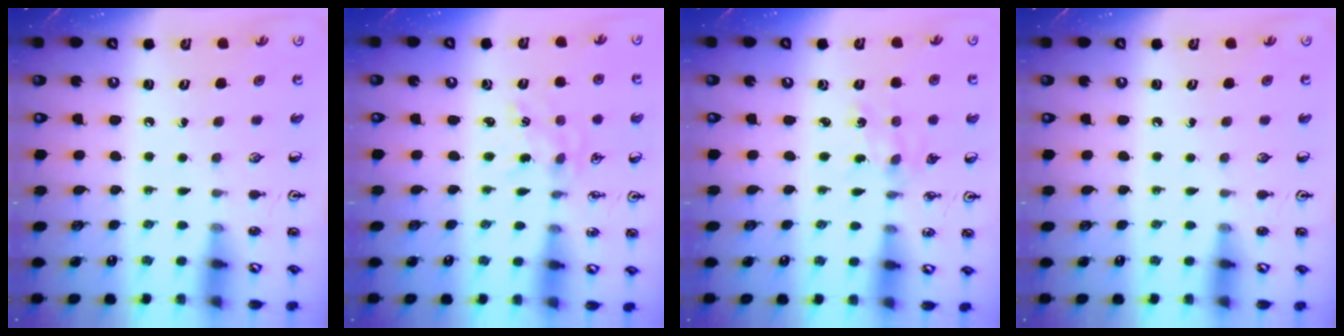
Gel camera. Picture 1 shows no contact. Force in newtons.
{"total": 0.5, "press": 0.5, "slide": 0.1}
{"total": 0.9, "press": 0.9, "slide": 0.2}
{"total": 0.0}